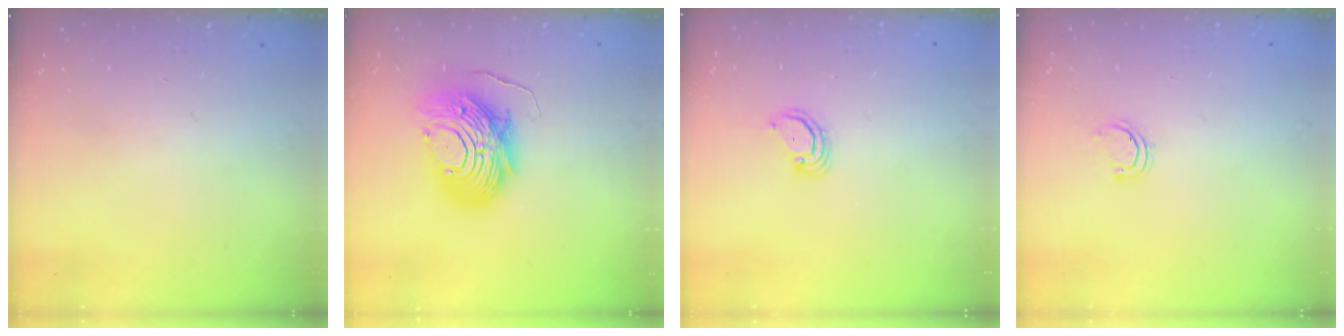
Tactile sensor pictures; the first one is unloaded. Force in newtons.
{"total": 12.9, "press": 12.8, "slide": 1.1}
{"total": 2.9, "press": 2.9, "slide": 0.3}
{"total": 3.8, "press": 3.5, "slide": 1.6}